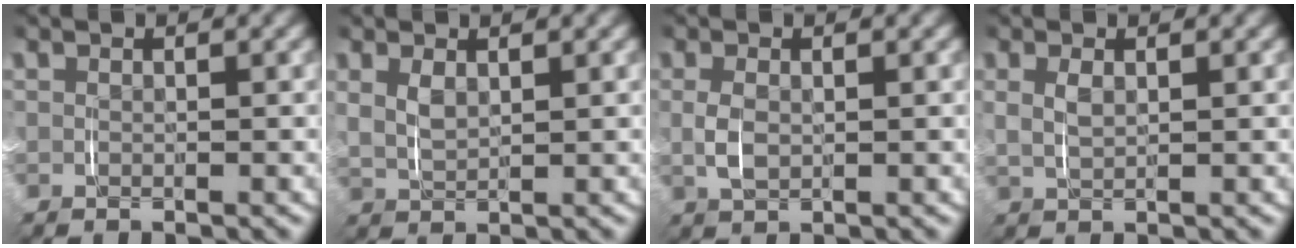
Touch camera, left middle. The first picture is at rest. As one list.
[{"total": 1.6, "force": [0.8, 0.5, 1.2], "torque": [-0.029, -0.004, 0.022]}, {"total": 1.3, "force": [-0.1, 0.4, 1.2], "torque": [-0.030, -0.006, 0.005]}, {"total": 1.0, "force": [0.4, 0.0, 0.9], "torque": [-0.019, -0.002, 0.014]}]